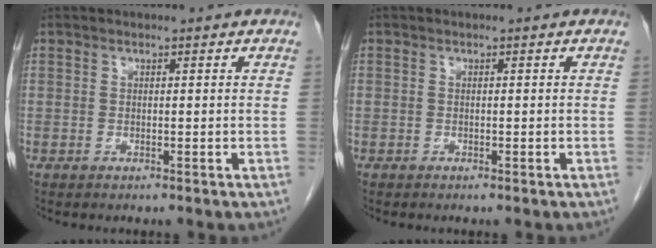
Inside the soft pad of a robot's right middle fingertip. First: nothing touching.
{"total": 0.0}